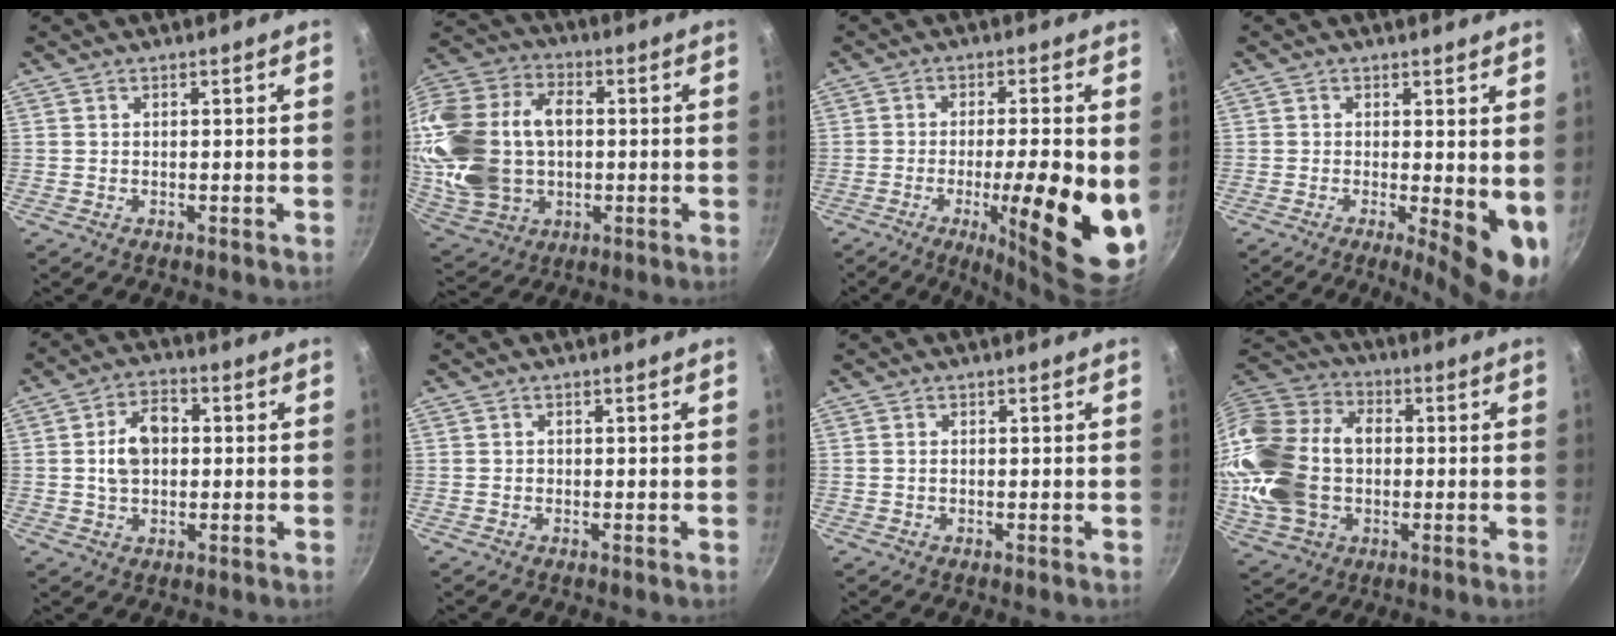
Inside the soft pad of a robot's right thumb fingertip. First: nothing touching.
{"total": 23.9, "force": [0.4, 17.1, 16.8], "torque": [-0.338, 0.029, 0.019]}
{"total": 17.6, "force": [-3.4, 4.1, 16.8], "torque": [-0.226, -0.009, -0.049]}
{"total": 8.8, "force": [-0.7, 2.9, 8.3], "torque": [-0.093, -0.013, -0.006]}
{"total": 8.0, "force": [0.6, 5.4, 5.8], "torque": [-0.079, 0.015, 0.005]}
{"total": 0.6, "force": [-0.1, 0.6, 0.2], "torque": [-0.002, 0.002, -0.003]}
{"total": 0.8, "force": [-0.1, 0.6, 0.5], "torque": [-0.009, 0.003, -0.002]}
{"total": 22.7, "force": [-0.7, 16.5, 15.6], "torque": [-0.295, 0.035, -0.005]}